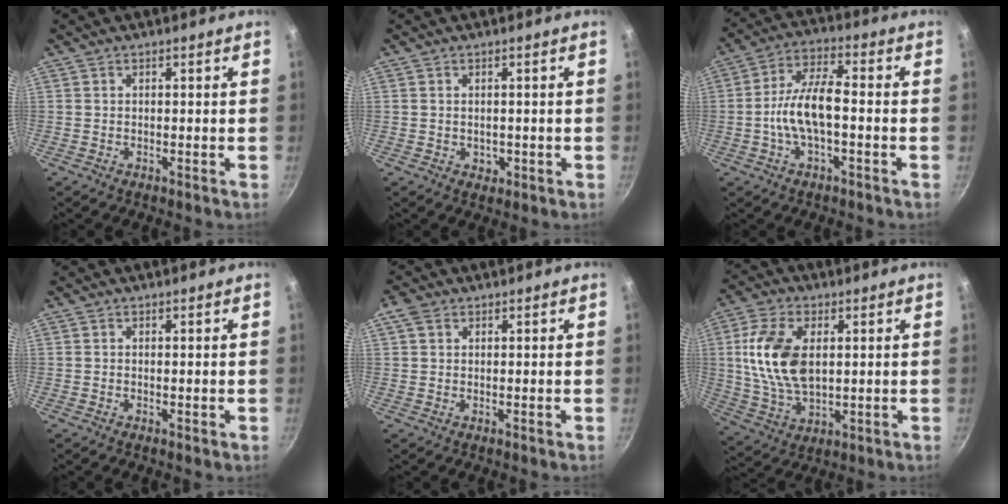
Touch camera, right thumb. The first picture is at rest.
{"total": 1.7, "force": [-0.2, 1.4, 0.9], "torque": [-0.008, -0.001, 0.000]}
{"total": 9.8, "force": [-1.8, 3.9, 8.8], "torque": [-0.158, 0.034, -0.044]}
{"total": 0.0}
{"total": 2.7, "force": [1.2, 1.9, 1.5], "torque": [-0.027, 0.003, 0.020]}
{"total": 14.4, "force": [2.3, 8.5, 11.4], "torque": [-0.209, -0.008, 0.047]}